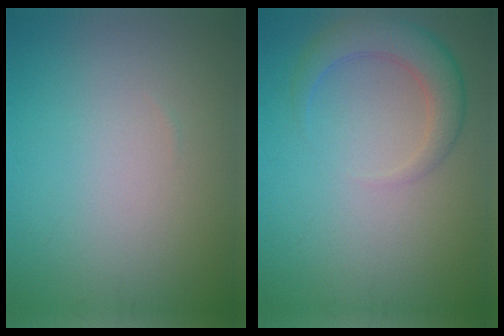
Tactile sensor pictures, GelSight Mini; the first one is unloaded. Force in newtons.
{"total": 3.8, "press": 3.8, "slide": 0.4}